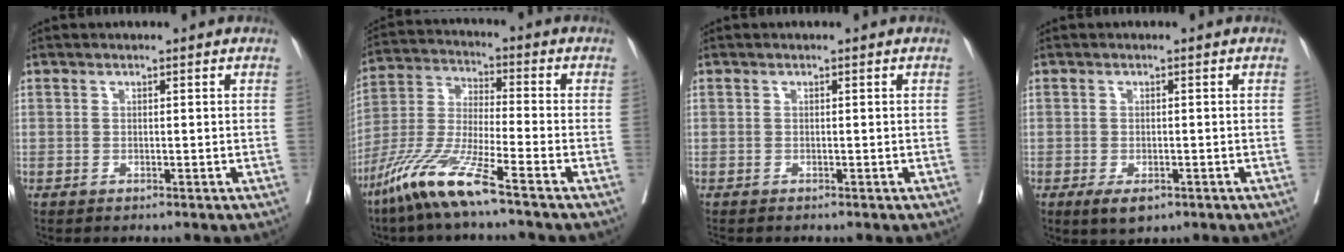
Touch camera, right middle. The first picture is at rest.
{"total": 11.3, "force": [-7.6, -0.1, 8.3], "torque": [-0.178, -0.029, -0.158]}
{"total": 1.1, "force": [-1.1, 0.3, 0.3], "torque": [-0.008, -0.003, -0.016]}
{"total": 3.6, "force": [-2.0, 1.6, 2.5], "torque": [-0.042, -0.005, -0.027]}